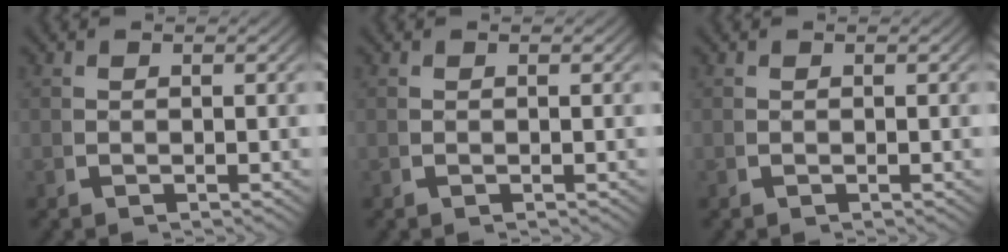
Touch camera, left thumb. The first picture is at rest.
{"total": 0.0}
{"total": 0.0}